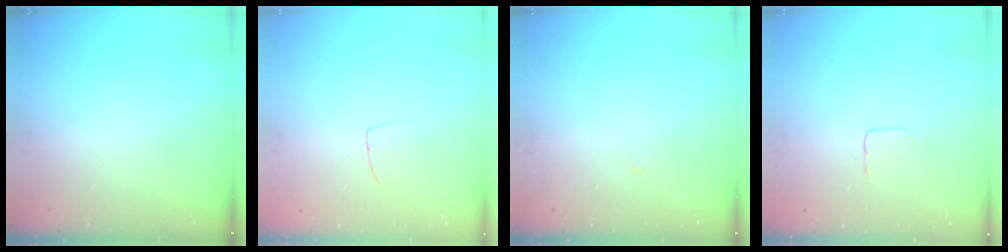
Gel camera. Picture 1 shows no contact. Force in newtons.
{"total": 3.8, "press": 3.7, "slide": 0.2}
{"total": 0.0}
{"total": 2.7, "press": 2.7, "slide": 0.1}